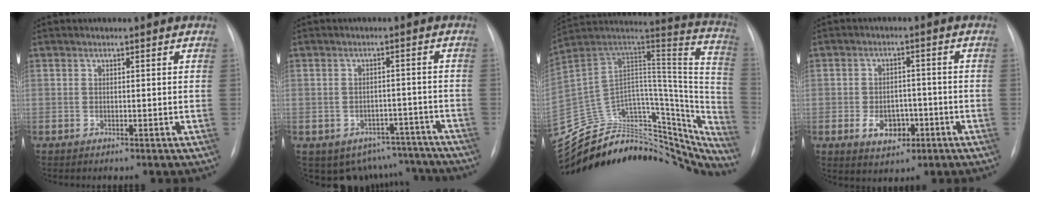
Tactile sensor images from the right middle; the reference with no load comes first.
{"total": 10.1, "force": [-8.4, 5.5, 0.7], "torque": [0.007, 0.031, -0.091]}
{"total": 39.7, "force": [-34.0, 14.9, 14.1], "torque": [-0.201, 0.036, -0.437]}
{"total": 5.9, "force": [-2.2, 4.0, 3.7], "torque": [-0.062, 0.005, -0.028]}